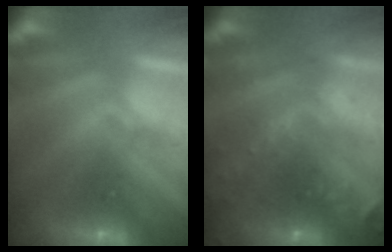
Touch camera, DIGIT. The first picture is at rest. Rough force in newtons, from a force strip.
{"total": 8.7}